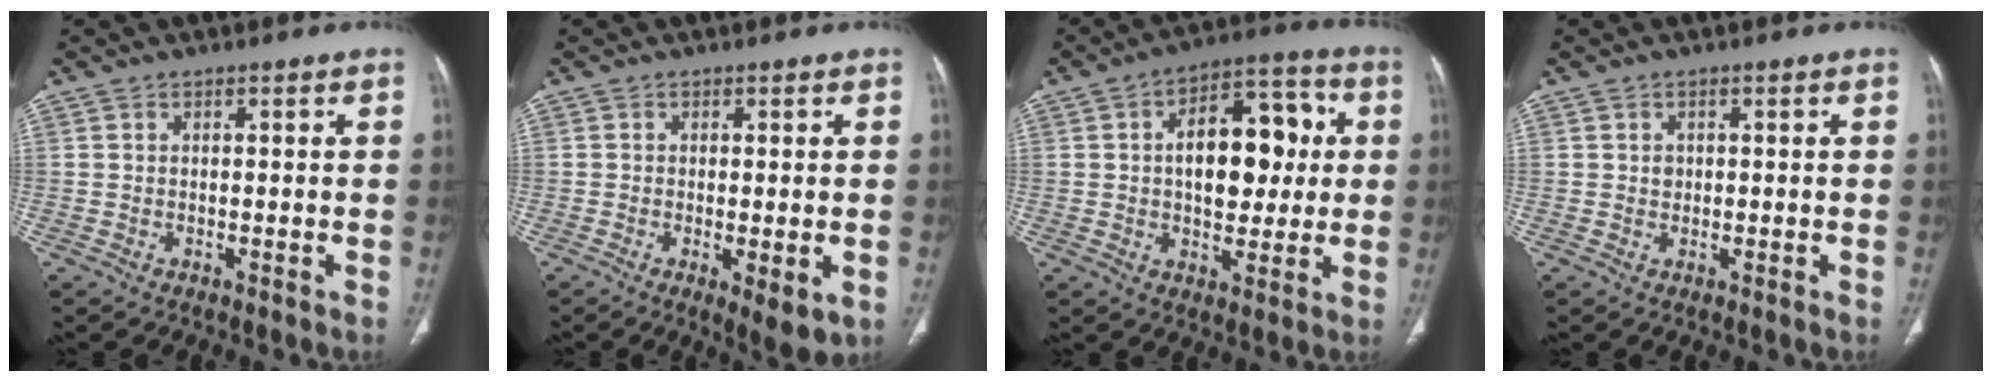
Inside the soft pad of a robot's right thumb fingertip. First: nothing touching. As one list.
[{"total": 5.3, "force": [-1.4, 1.6, 4.8], "torque": [-0.077, -0.017, -0.018]}, {"total": 15.5, "force": [1.8, 9.2, 12.4], "torque": [-0.139, 0.023, 0.024]}, {"total": 1.1, "force": [0.2, 1.0, 0.5], "torque": [-0.003, 0.002, 0.004]}]